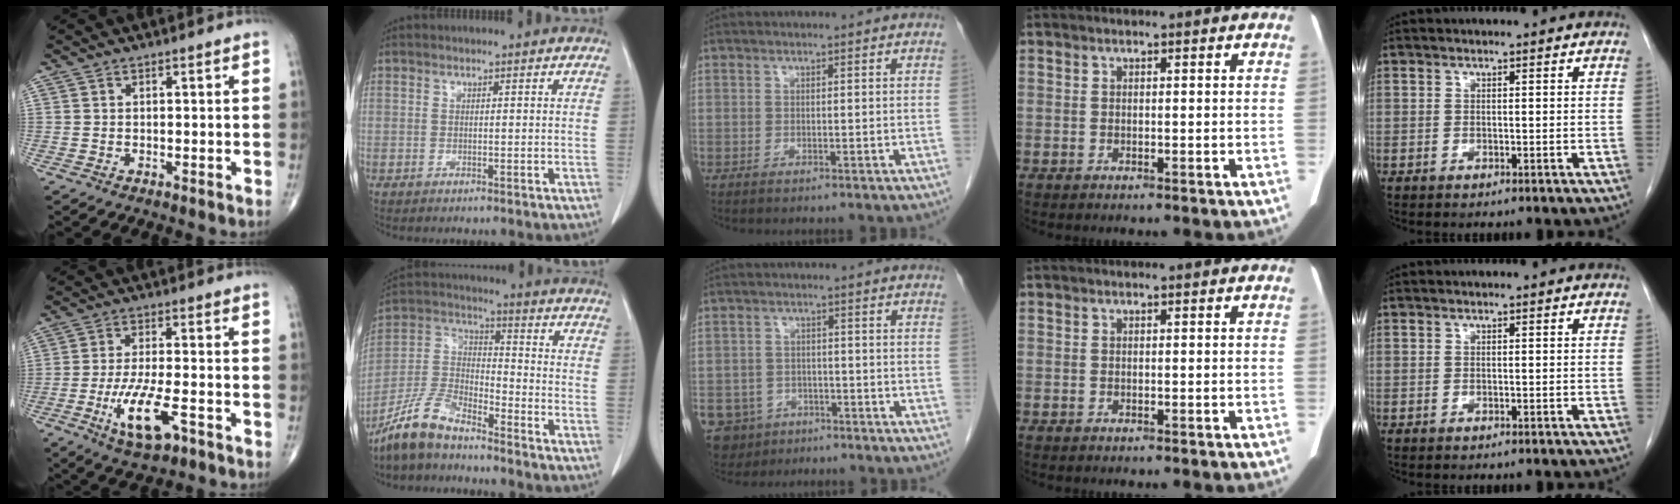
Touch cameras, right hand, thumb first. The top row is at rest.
{"thumb": {"total": 10.2, "force": [-4.5, 3.2, 8.6], "torque": [-0.167, 0.008, -0.075]}, "index": {"total": 9.5, "force": [-8.2, 2.6, 4.0], "torque": [-0.100, 0.007, -0.165]}, "middle": {"total": 8.4, "force": [-5.1, 6.4, 1.6], "torque": [-0.037, 0.004, -0.077]}}